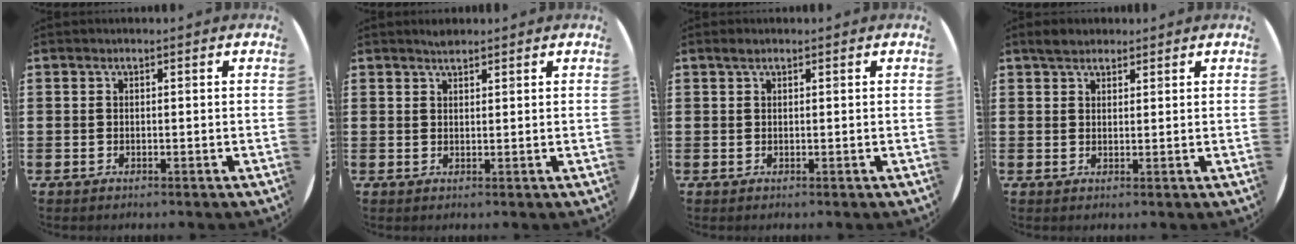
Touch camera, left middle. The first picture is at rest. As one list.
[{"total": 1.3, "force": [1.3, 0.1, 0.0], "torque": [-0.001, 0.000, 0.024]}, {"total": 0.7, "force": [0.5, 0.3, 0.4], "torque": [-0.008, 0.003, 0.009]}, {"total": 2.3, "force": [2.0, 0.9, 0.5], "torque": [-0.004, 0.004, 0.037]}]